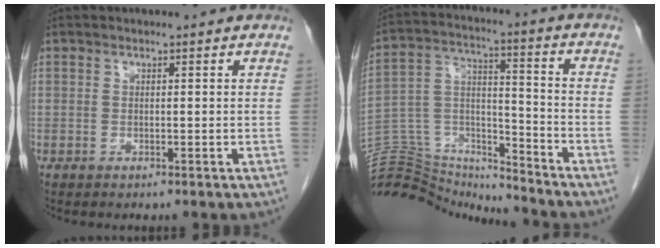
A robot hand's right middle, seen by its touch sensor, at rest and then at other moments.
{"total": 16.7, "force": [-16.5, 2.0, 1.8], "torque": [-0.033, 0.055, -0.275]}